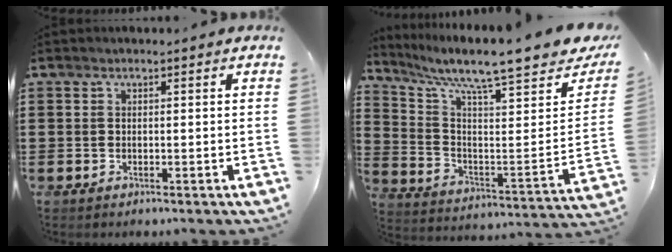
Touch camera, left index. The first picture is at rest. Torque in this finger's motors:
{"motor_torque": [2.14, 0.00, 0.75, 0.21]}